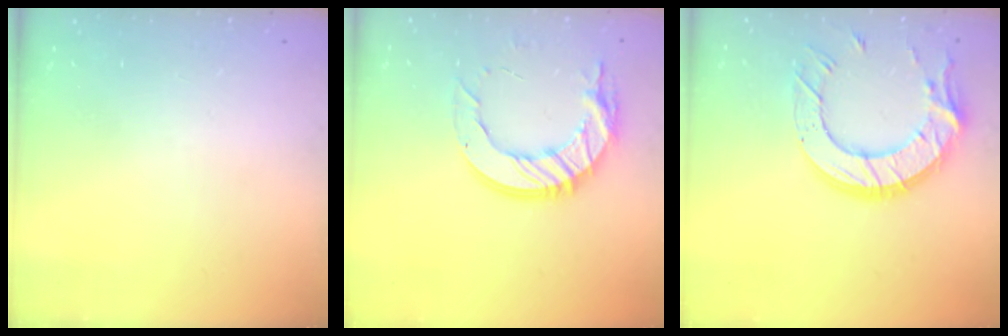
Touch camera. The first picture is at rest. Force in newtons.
{"total": 14.6, "press": 14.5, "slide": 0.9}
{"total": 15.9, "press": 15.9, "slide": 1.0}